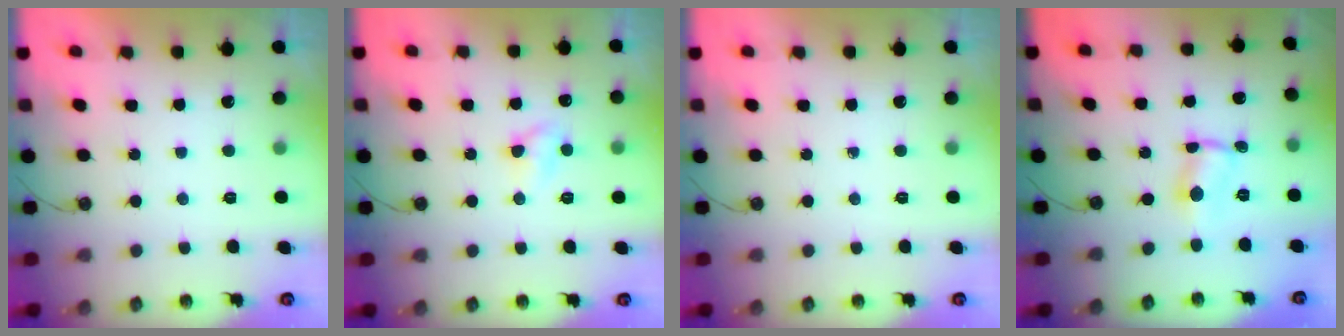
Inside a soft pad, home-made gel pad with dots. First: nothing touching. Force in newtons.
{"total": 4.8, "press": 4.8, "slide": 0.6}
{"total": 0.0}
{"total": 1.2, "press": 1.1, "slide": 0.6}